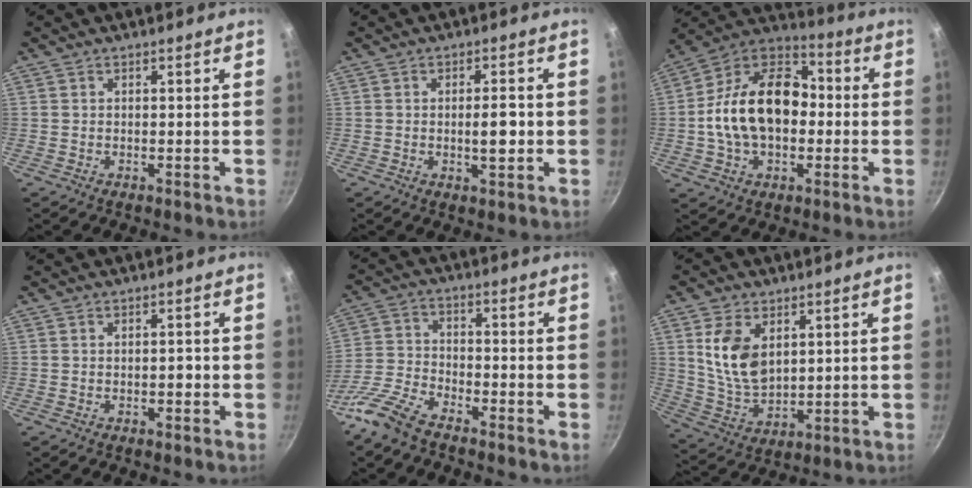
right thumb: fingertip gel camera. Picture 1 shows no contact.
{"total": 4.6, "force": [-0.5, 1.7, 4.3], "torque": [-0.054, 0.004, -0.007]}
{"total": 20.0, "force": [-1.0, 13.5, 14.7], "torque": [-0.227, 0.047, -0.033]}
{"total": 1.2, "force": [-0.3, 0.8, 0.9], "torque": [-0.006, 0.004, -0.007]}
{"total": 9.0, "force": [-7.0, 3.2, 4.6], "torque": [-0.101, 0.040, -0.158]}
{"total": 11.4, "force": [3.5, 7.2, 8.1], "torque": [-0.139, -0.026, 0.080]}